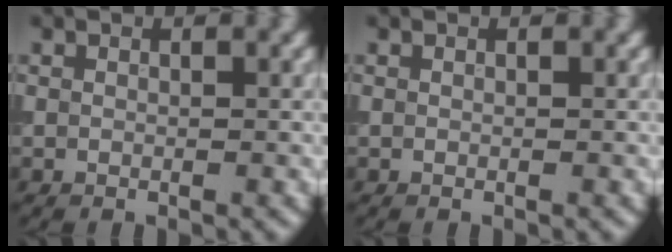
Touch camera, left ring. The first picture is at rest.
{"total": 0.0}